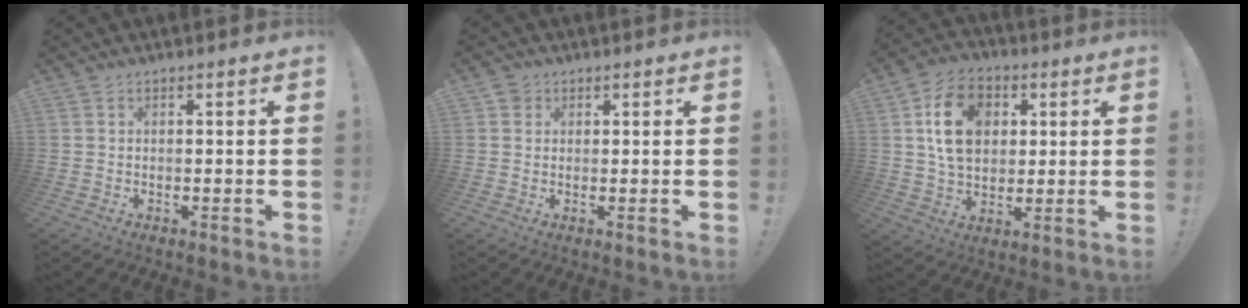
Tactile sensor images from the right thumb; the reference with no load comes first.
{"total": 2.5, "force": [1.3, 2.1, 0.6], "torque": [-0.011, -0.001, 0.025]}
{"total": 16.1, "force": [4.2, 12.2, 9.7], "torque": [-0.146, -0.004, 0.078]}